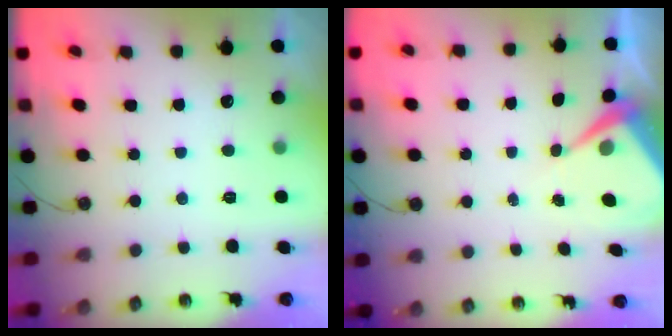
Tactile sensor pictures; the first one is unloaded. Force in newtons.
{"total": 5.4, "press": 5.4, "slide": 0.5}